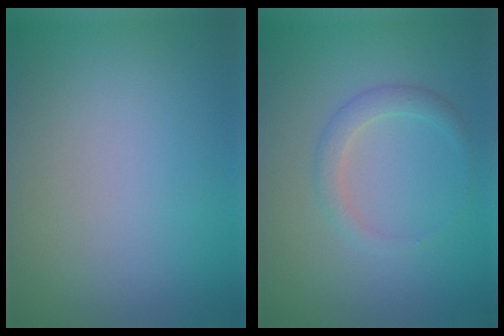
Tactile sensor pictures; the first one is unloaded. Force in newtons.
{"total": 1.8, "press": 1.8, "slide": 0.0}